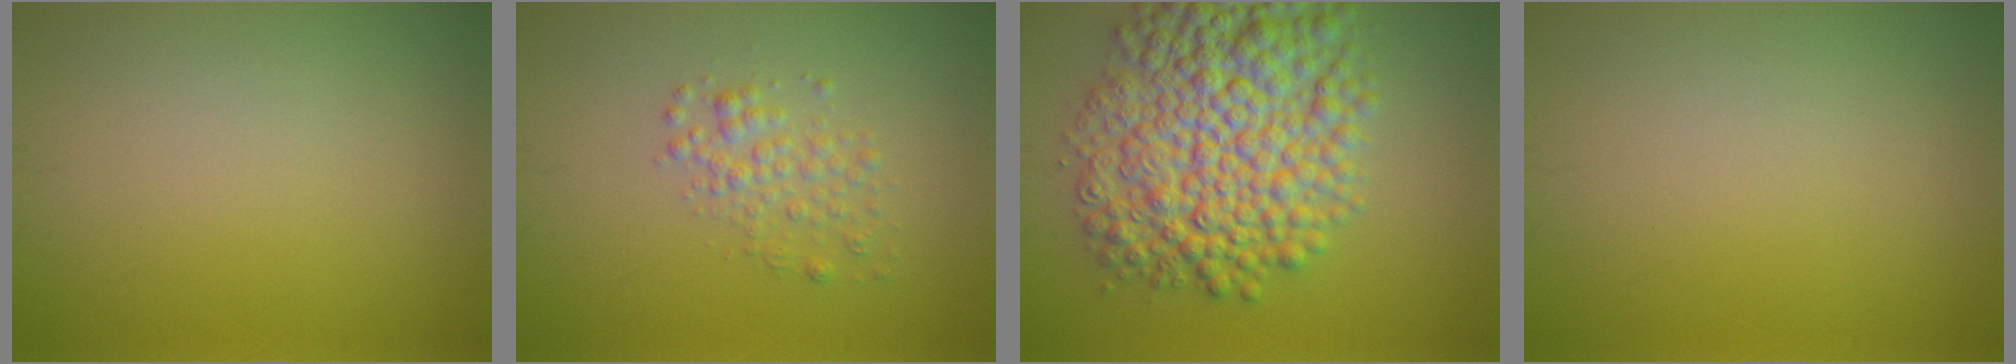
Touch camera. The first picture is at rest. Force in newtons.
{"total": 2.1, "press": 2.1, "slide": 0.1}
{"total": 10.8, "press": 10.8, "slide": 0.1}
{"total": 0.0}